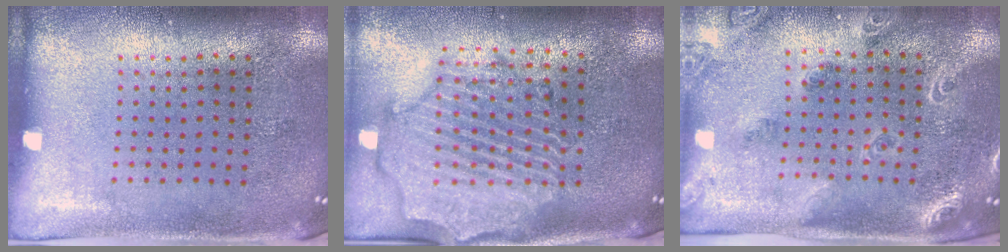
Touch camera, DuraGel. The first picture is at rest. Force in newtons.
{"total": 2.8, "press": 2.5, "slide": 1.3}
{"total": 1.8, "press": 1.7, "slide": 0.4}